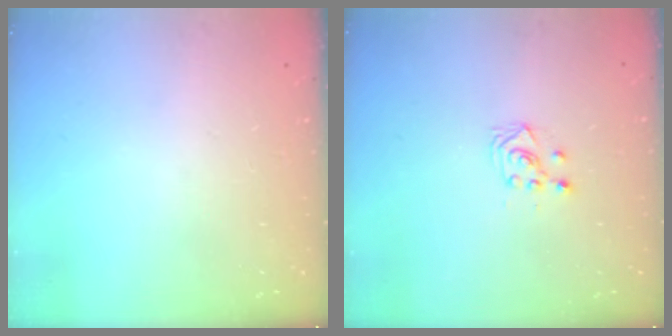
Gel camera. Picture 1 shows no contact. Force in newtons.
{"total": 3.4, "press": 3.3, "slide": 0.9}